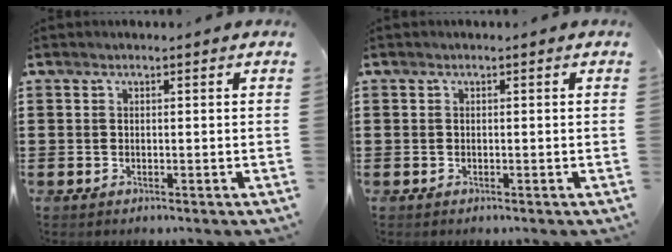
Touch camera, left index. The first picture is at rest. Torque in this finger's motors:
{"motor_torque": [0.00, 0.00, 0.00, 0.01]}